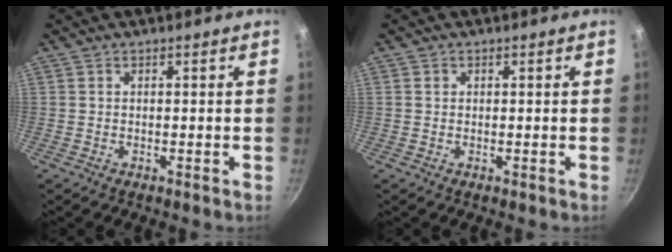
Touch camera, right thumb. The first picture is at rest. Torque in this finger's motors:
{"motor_torque": [-0.57, 0.18, -0.06, 0.10, 0.01]}